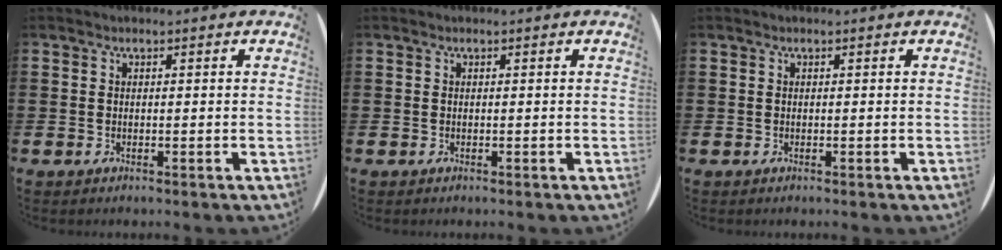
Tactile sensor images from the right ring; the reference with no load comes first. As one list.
[{"total": 0.0}, {"total": 0.0}]